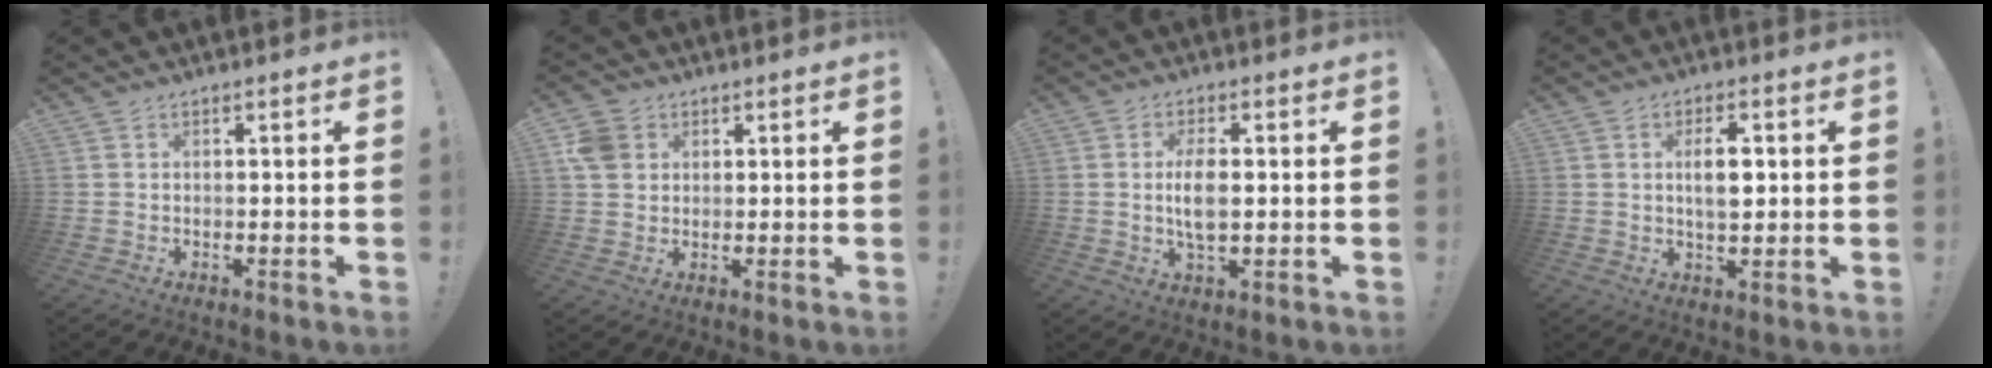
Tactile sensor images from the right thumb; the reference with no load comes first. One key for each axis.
{"total": 6.4, "fx": 2.0, "fy": 5.5, "fz": 2.7, "tx": -0.047, "ty": 0.004, "tz": 0.042}
{"total": 7.0, "fx": 0.0, "fy": 3.1, "fz": 6.2, "tx": -0.111, "ty": -0.008, "tz": -0.009}
{"total": 6.5, "fx": 0.9, "fy": 3.3, "fz": 5.6, "tx": -0.099, "ty": 0.003, "tz": 0.010}